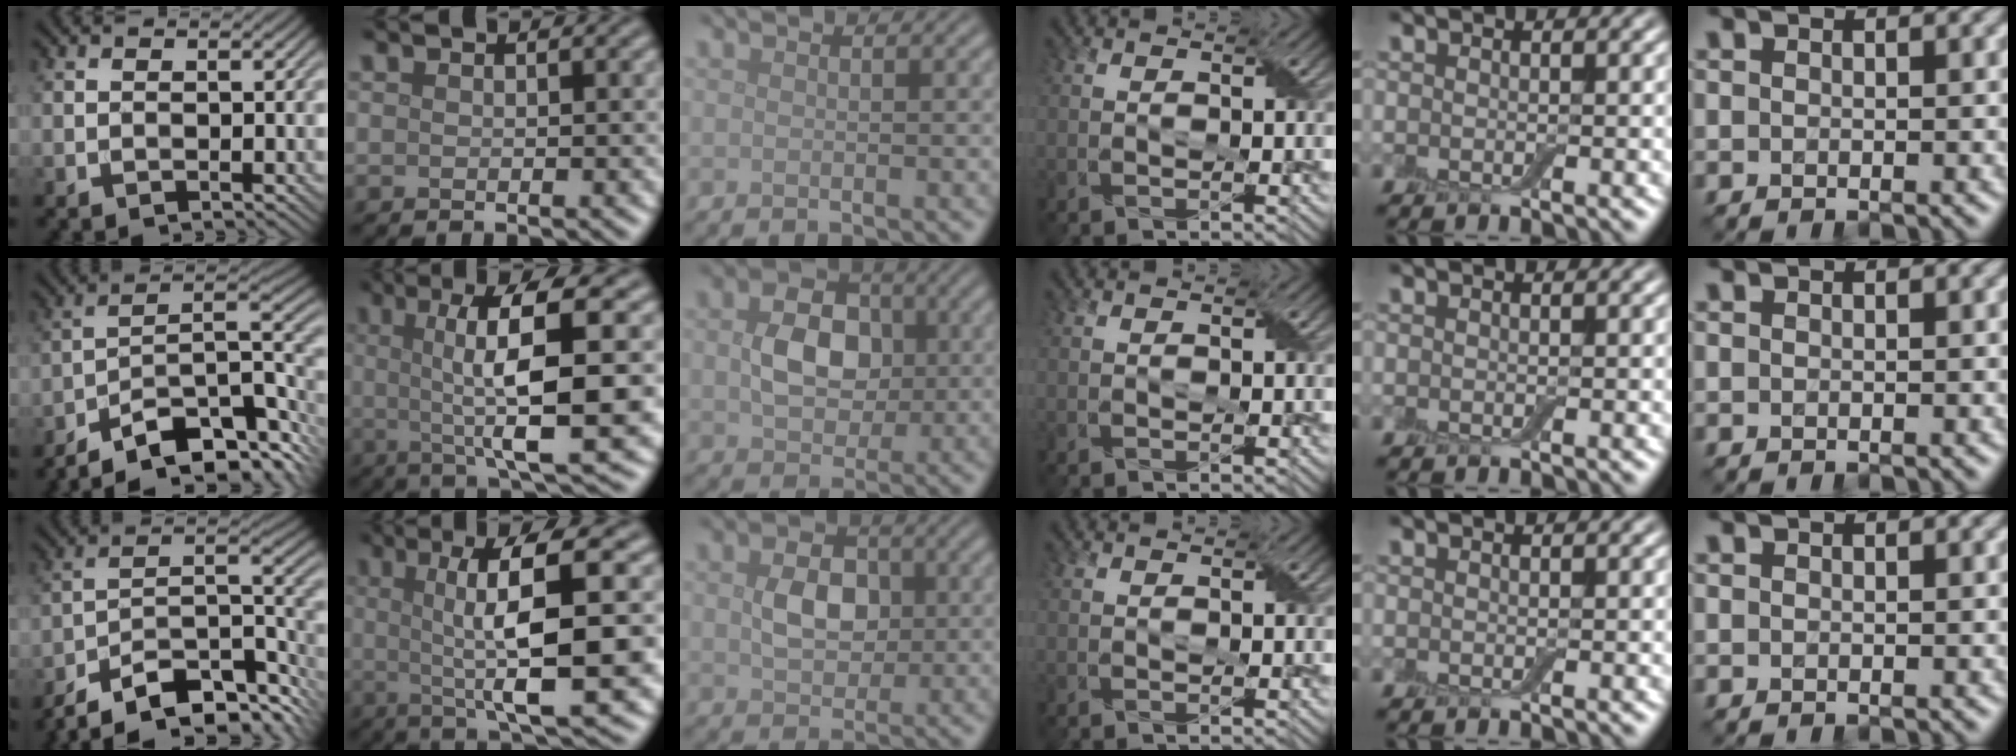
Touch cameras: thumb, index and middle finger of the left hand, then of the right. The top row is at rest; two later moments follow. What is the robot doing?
{"motion": "wrap", "object": "adhesive wrap"}